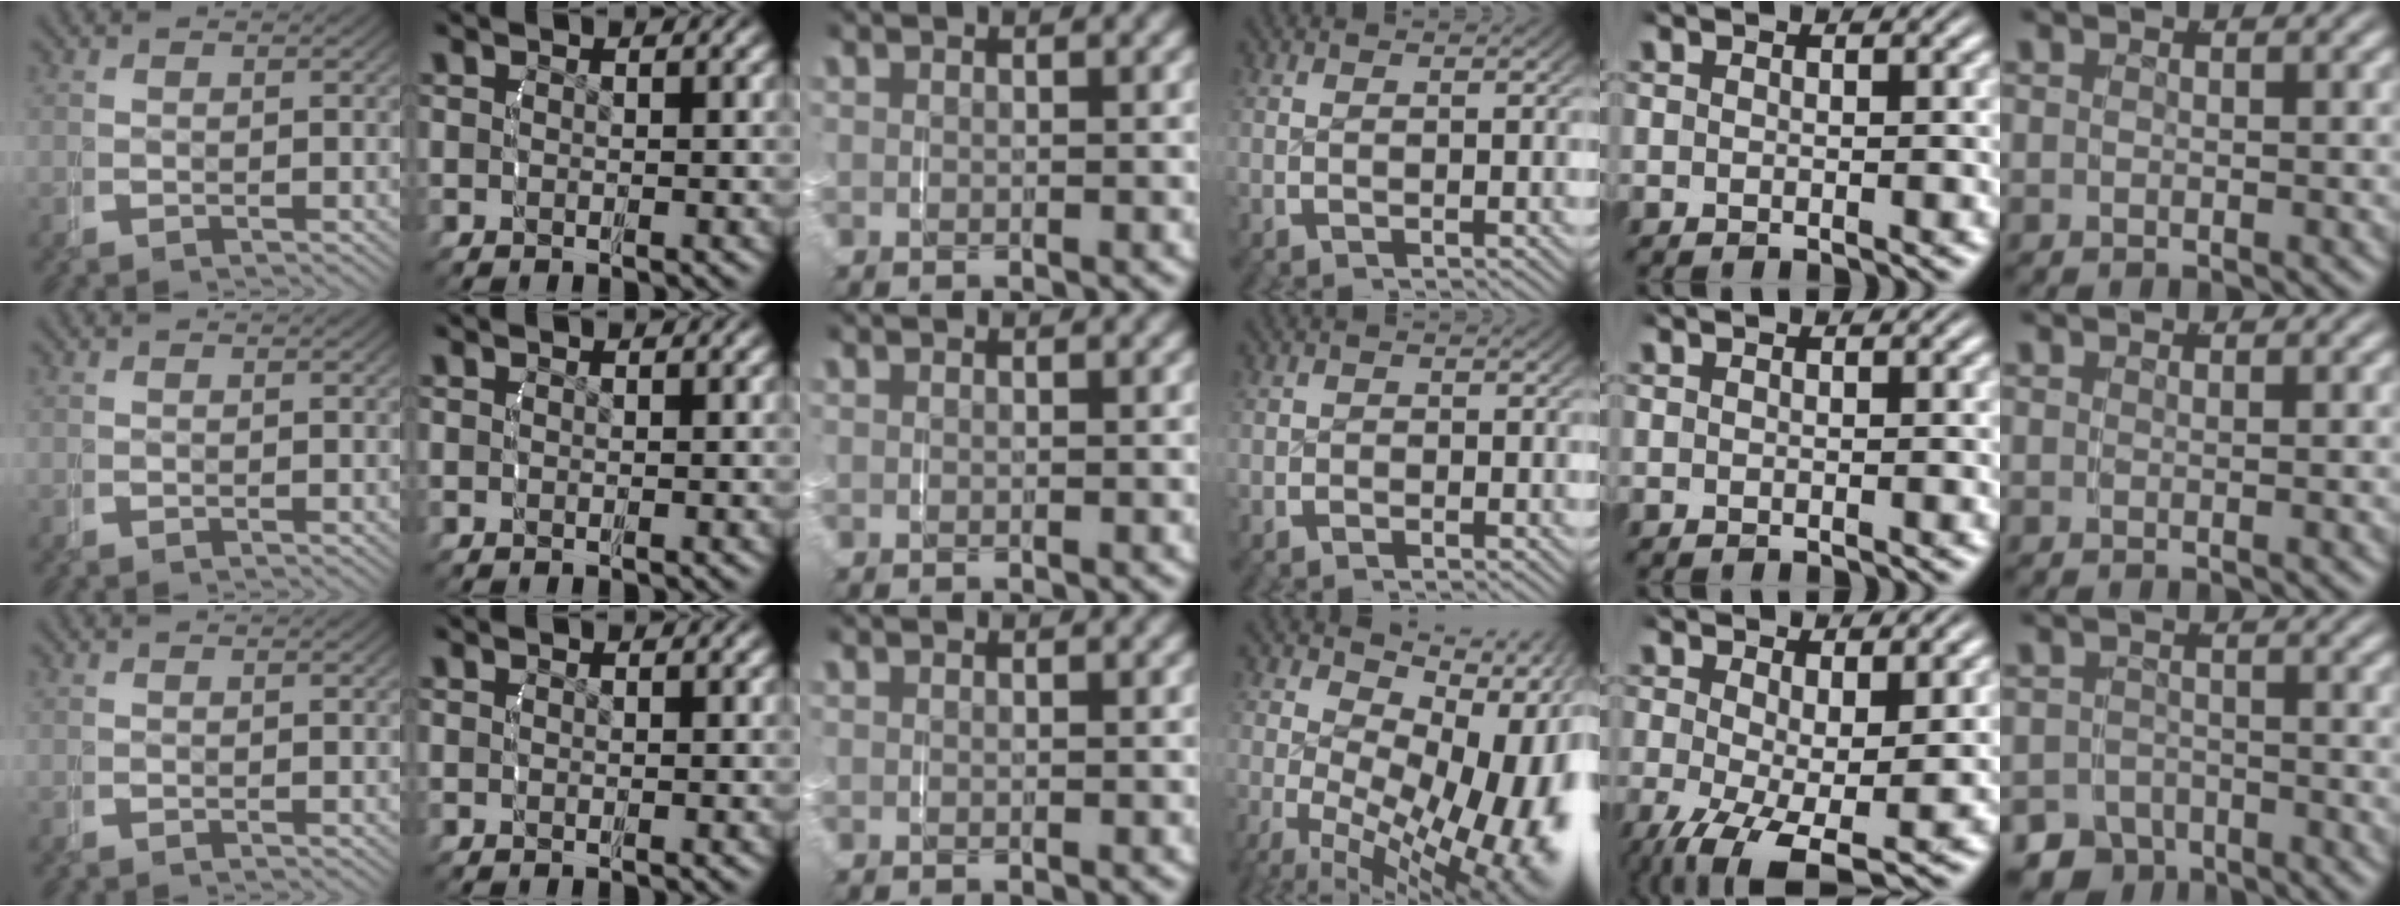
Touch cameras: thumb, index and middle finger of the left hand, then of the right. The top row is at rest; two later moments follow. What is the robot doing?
{"motion": "grasp_and_lifting", "object": "router"}